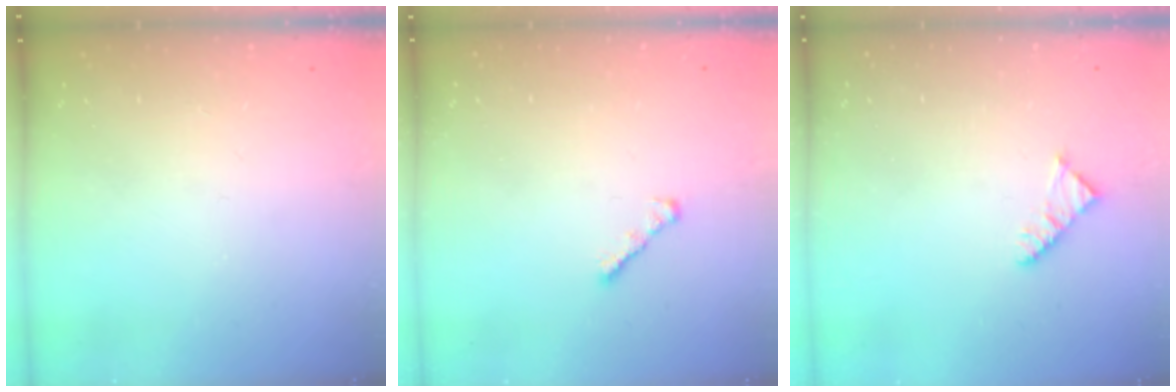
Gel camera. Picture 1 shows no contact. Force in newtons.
{"total": 2.4, "press": 2.3, "slide": 0.6}
{"total": 2.3, "press": 2.3, "slide": 0.4}